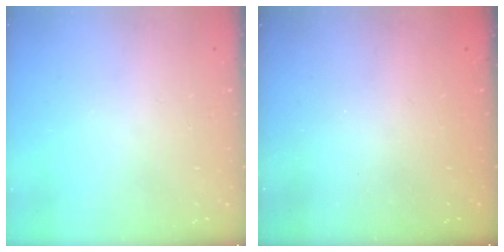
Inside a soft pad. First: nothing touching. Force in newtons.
{"total": 2.2, "press": 2.1, "slide": 0.8}